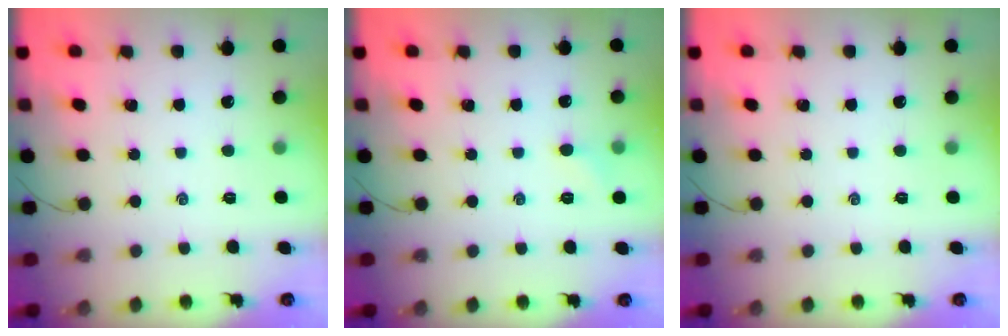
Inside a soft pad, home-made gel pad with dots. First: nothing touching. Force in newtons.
{"total": 3.9, "press": 3.7, "slide": 1.2}
{"total": 0.0}